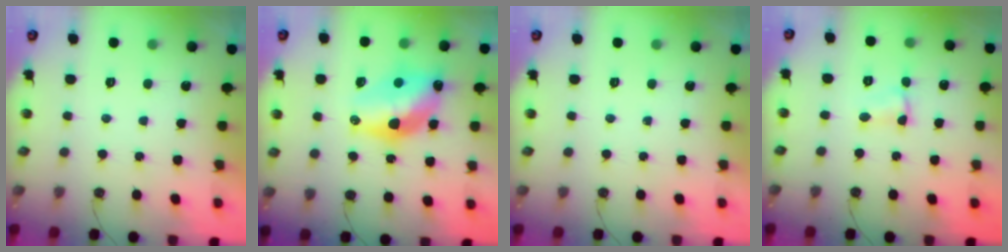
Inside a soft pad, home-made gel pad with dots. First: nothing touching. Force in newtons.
{"total": 12.7, "press": 12.7, "slide": 1.1}
{"total": 0.0}
{"total": 2.9, "press": 2.9, "slide": 0.4}